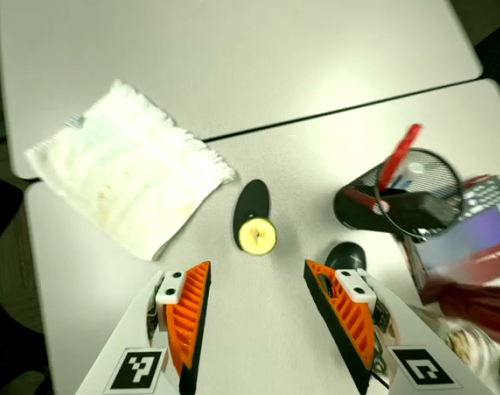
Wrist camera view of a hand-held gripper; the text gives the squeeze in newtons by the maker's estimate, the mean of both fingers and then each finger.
{"total": 0.0}